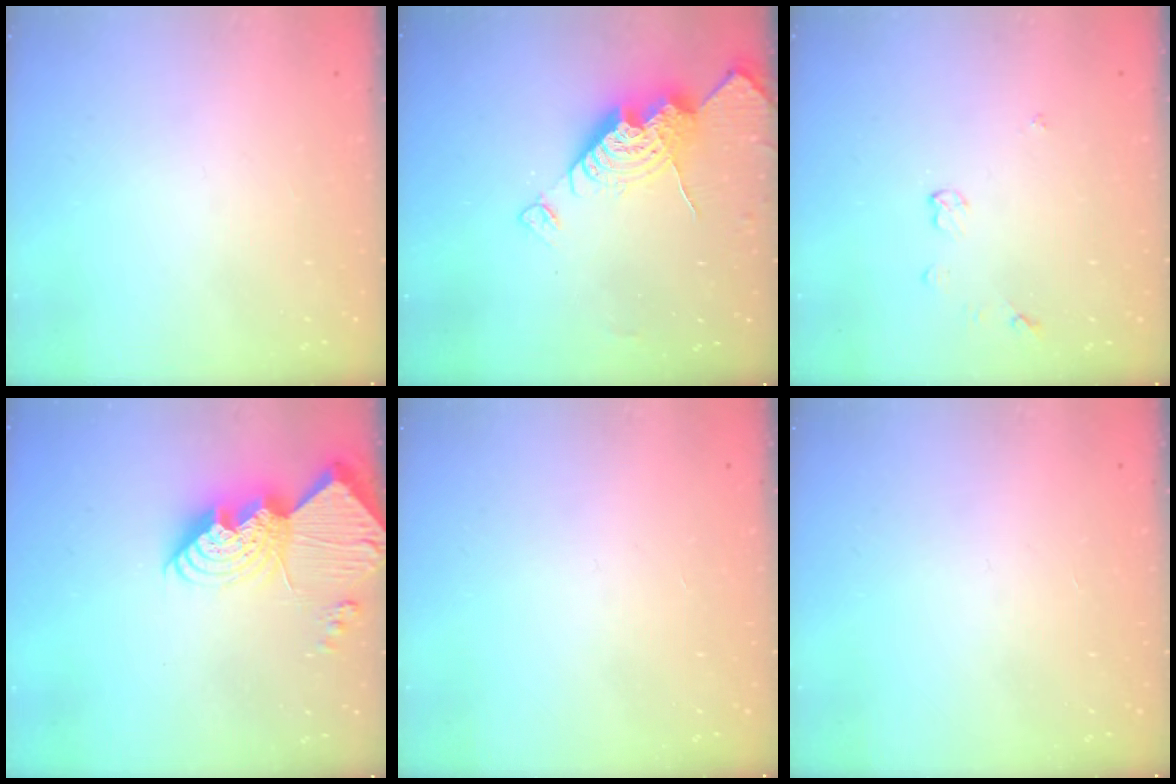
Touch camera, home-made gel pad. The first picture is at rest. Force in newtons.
{"total": 14.8, "press": 14.8, "slide": 1.3}
{"total": 3.7, "press": 3.7, "slide": 0.5}
{"total": 21.2, "press": 21.1, "slide": 2.0}
{"total": 0.0}
{"total": 0.0}